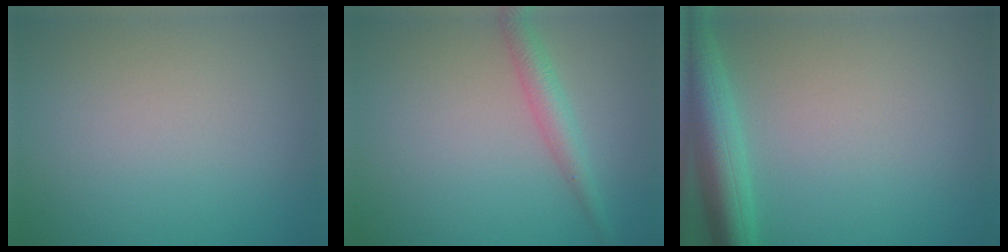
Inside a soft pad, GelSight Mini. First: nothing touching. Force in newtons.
{"total": 2.6, "press": 2.6, "slide": 0.1}
{"total": 5.4, "press": 5.4, "slide": 0.3}